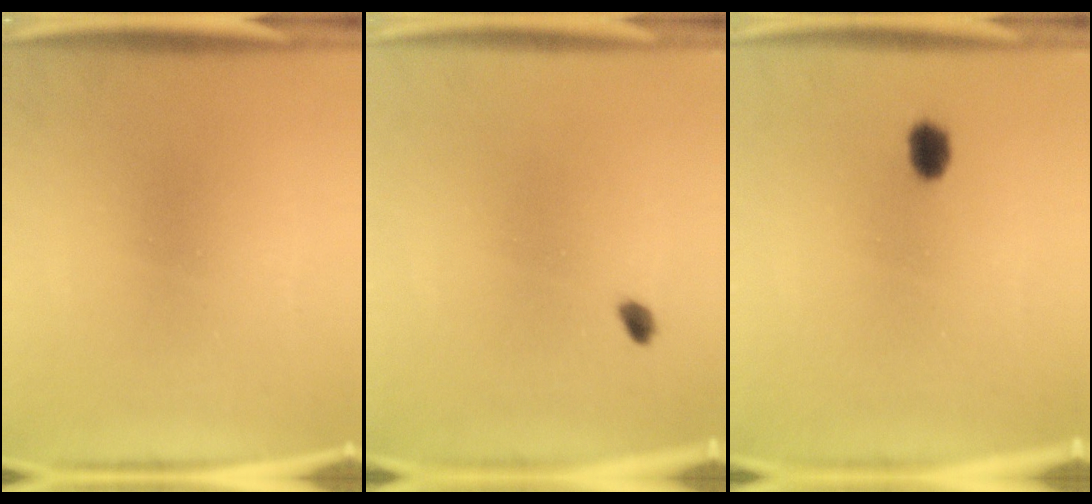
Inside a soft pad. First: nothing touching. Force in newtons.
{"total": 1.4}
{"total": 2.8}